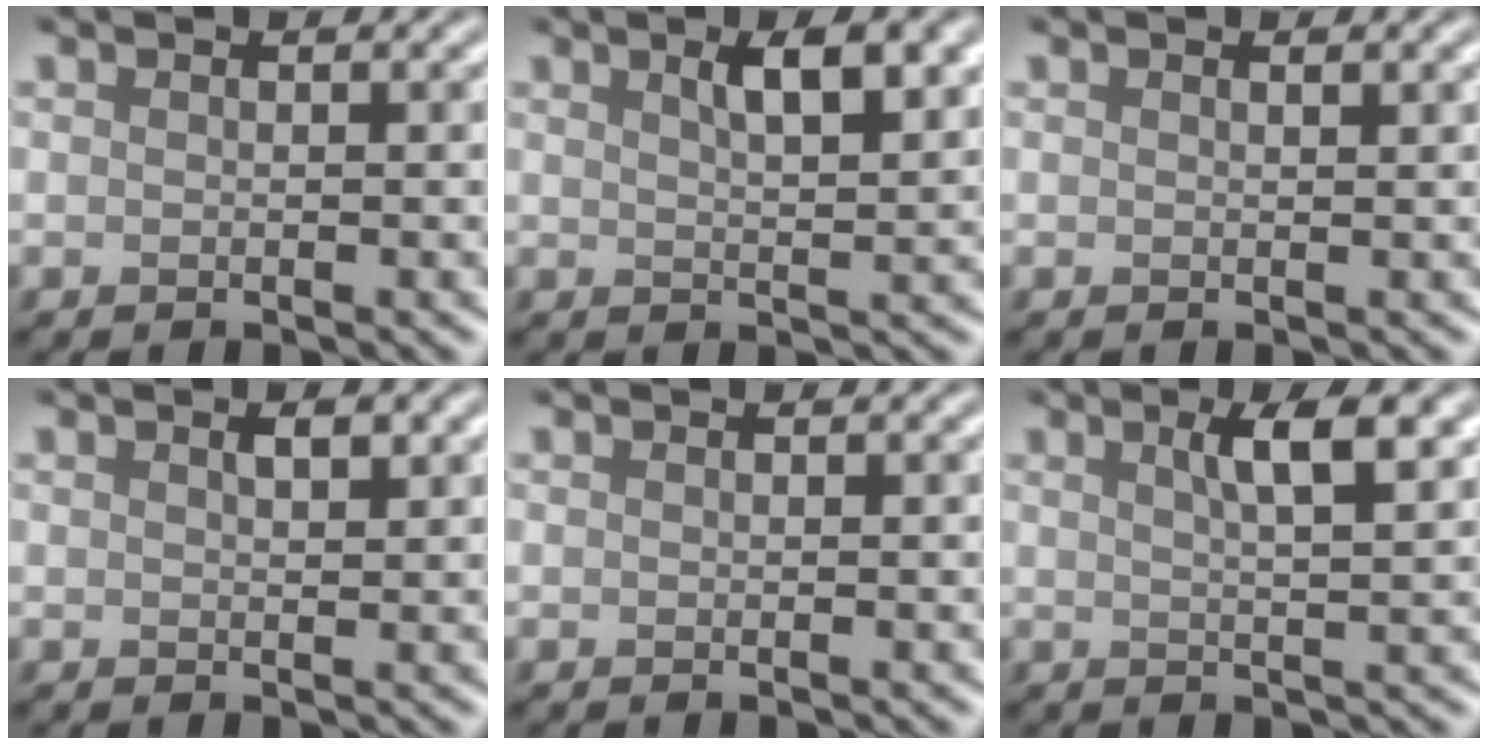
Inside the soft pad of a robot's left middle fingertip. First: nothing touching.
{"total": 4.2, "force": [2.0, 1.4, 3.4], "torque": [-0.046, 0.005, 0.033]}
{"total": 0.5, "force": [0.4, 0.1, 0.4], "torque": [-0.004, -0.001, 0.006]}
{"total": 1.2, "force": [0.6, 0.4, 0.9], "torque": [-0.015, -0.001, 0.012]}
{"total": 0.0}
{"total": 4.1, "force": [1.8, 1.2, 3.5], "torque": [-0.040, 0.005, 0.027]}